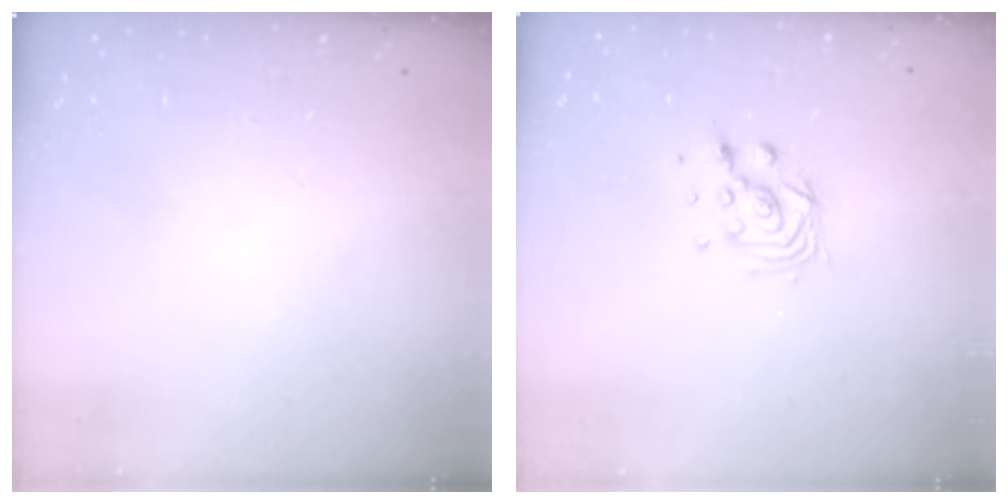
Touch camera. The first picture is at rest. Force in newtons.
{"total": 8.3, "press": 8.3, "slide": 0.5}